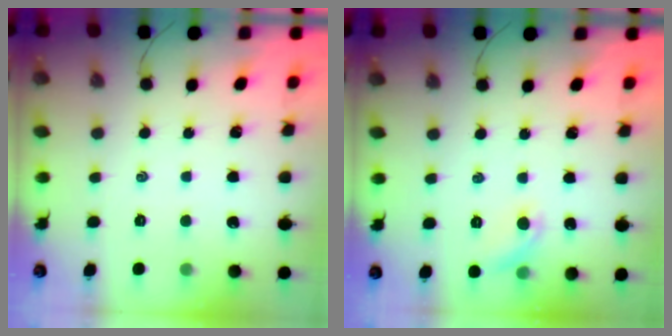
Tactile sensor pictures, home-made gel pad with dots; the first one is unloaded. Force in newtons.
{"total": 6.3, "press": 6.2, "slide": 1.2}